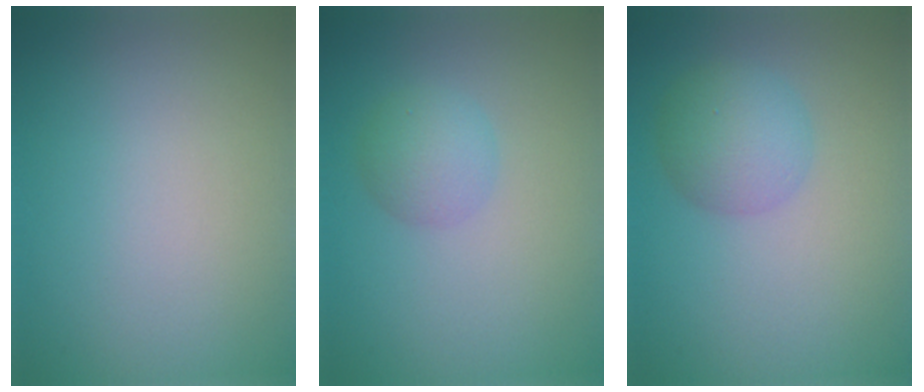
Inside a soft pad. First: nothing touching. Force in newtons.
{"total": 2.7, "press": 2.7, "slide": 0.1}
{"total": 3.9, "press": 3.9, "slide": 0.1}